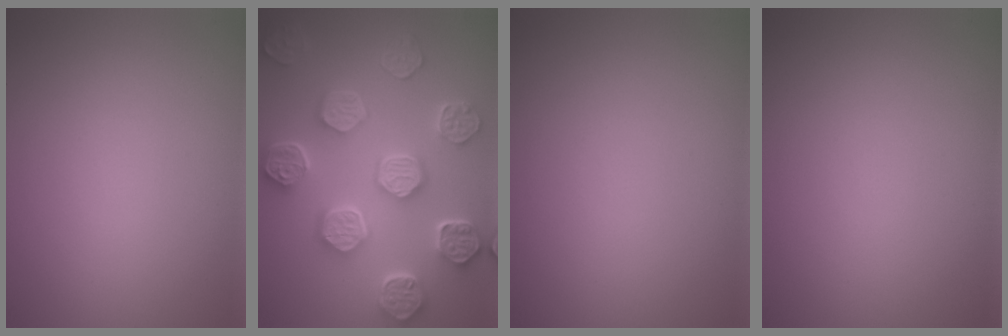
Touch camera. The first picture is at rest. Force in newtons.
{"total": 8.5, "press": 6.6, "slide": 5.3}
{"total": 0.0}
{"total": 0.0}